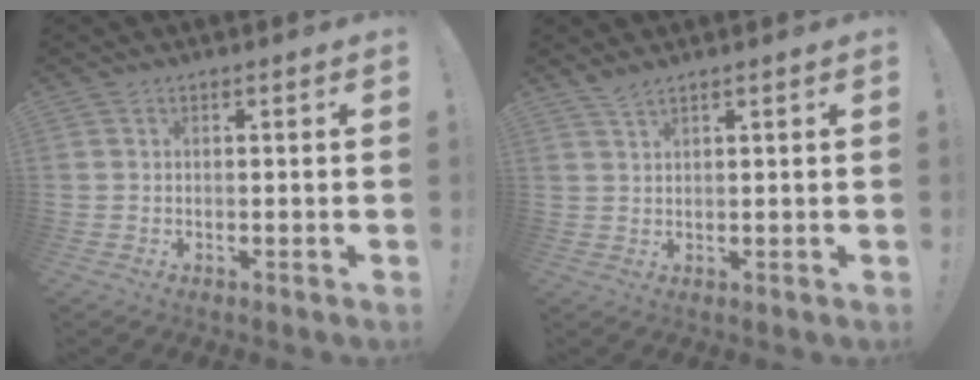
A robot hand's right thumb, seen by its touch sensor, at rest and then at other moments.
{"total": 2.2, "force": [1.9, 0.1, 1.0], "torque": [-0.025, -0.006, 0.036]}